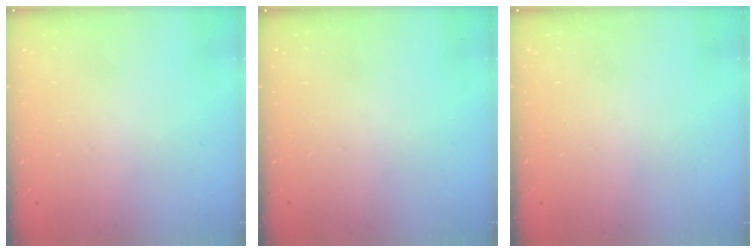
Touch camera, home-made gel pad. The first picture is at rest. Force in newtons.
{"total": 0.0}
{"total": 0.0}